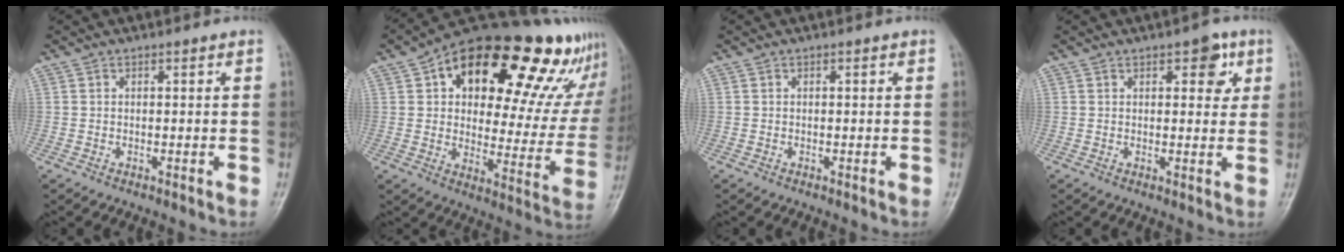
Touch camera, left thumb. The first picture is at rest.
{"total": 29.0, "force": [16.0, 13.6, 20.0], "torque": [-0.229, -0.012, 0.224]}
{"total": 0.0}
{"total": 5.1, "force": [2.2, 2.6, 3.7], "torque": [-0.021, -0.004, 0.020]}